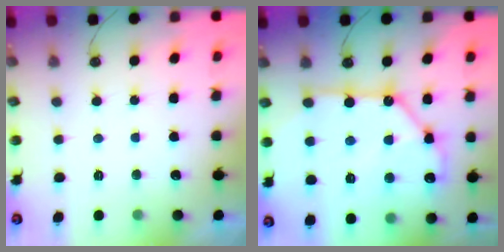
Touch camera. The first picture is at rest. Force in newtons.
{"total": 15.9, "press": 15.7, "slide": 2.3}